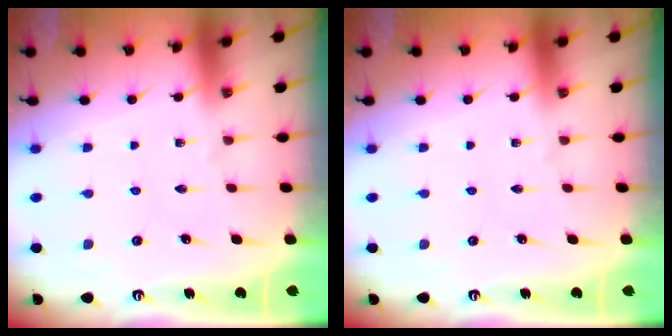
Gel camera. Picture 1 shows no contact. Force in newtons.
{"total": 0.0}